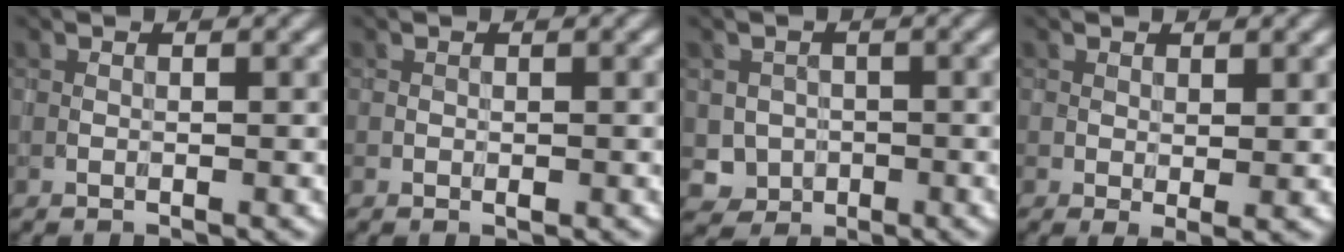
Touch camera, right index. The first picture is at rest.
{"total": 0.5, "force": [-0.2, 0.4, 0.2], "torque": [-0.003, 0.000, -0.002]}
{"total": 2.3, "force": [-0.4, 2.2, 0.2], "torque": [0.002, -0.002, -0.005]}
{"total": 0.9, "force": [0.2, 0.3, 0.8], "torque": [-0.012, -0.003, 0.007]}